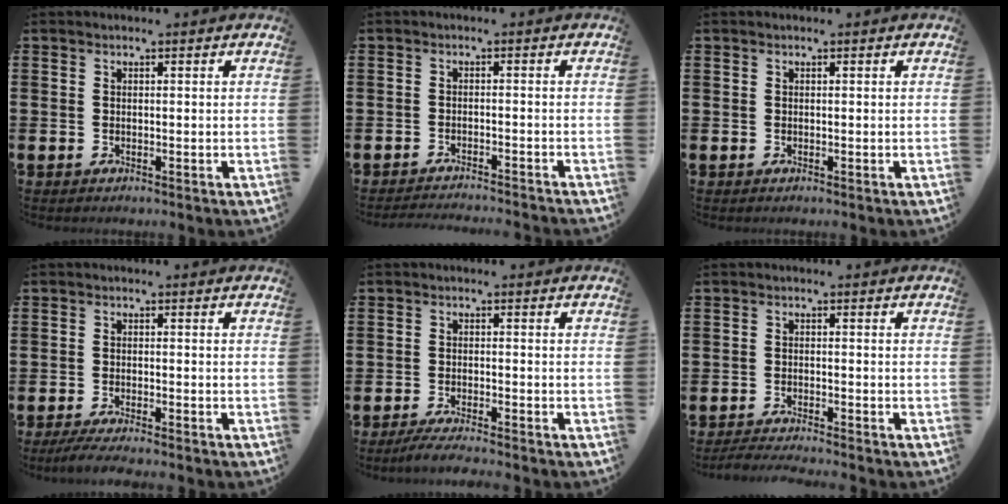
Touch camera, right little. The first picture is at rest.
{"total": 1.7, "force": [-1.6, -0.3, 0.1], "torque": [-0.001, 0.003, -0.034]}
{"total": 0.0}
{"total": 2.1, "force": [-1.7, 0.0, 1.2], "torque": [-0.018, 0.001, -0.032]}
{"total": 2.3, "force": [-2.0, -0.1, 1.2], "torque": [-0.018, 0.002, -0.037]}
{"total": 2.0, "force": [-1.9, -0.2, 0.5], "torque": [-0.007, 0.003, -0.038]}